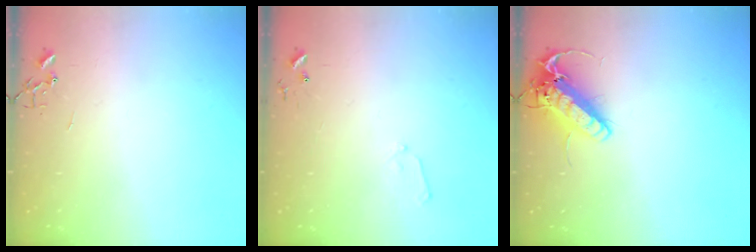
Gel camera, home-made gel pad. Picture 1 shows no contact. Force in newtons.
{"total": 6.0, "press": 6.0, "slide": 0.6}
{"total": 14.8, "press": 14.5, "slide": 2.9}